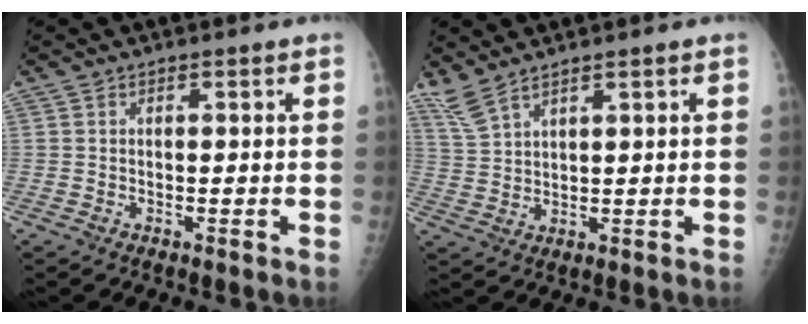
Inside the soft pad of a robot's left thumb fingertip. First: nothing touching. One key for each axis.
{"total": 4.5, "fx": 3.9, "fy": 0.9, "fz": 2.2, "tx": -0.051, "ty": -0.012, "tz": 0.091}